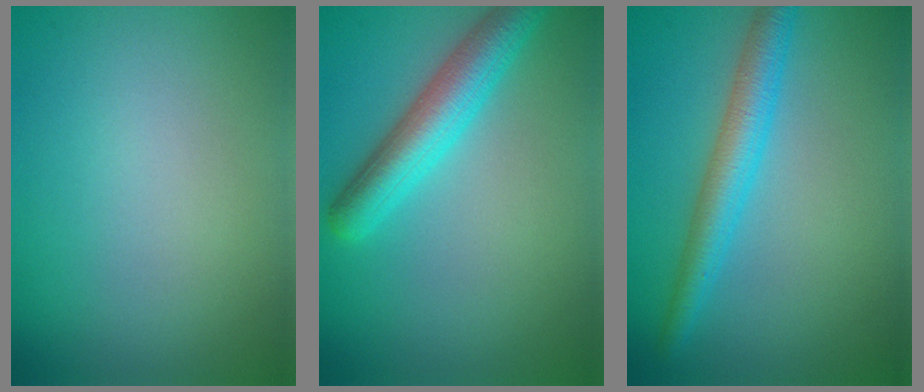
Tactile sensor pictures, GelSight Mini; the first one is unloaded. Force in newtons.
{"total": 4.9, "press": 4.9, "slide": 0.2}
{"total": 3.9, "press": 3.9, "slide": 0.1}